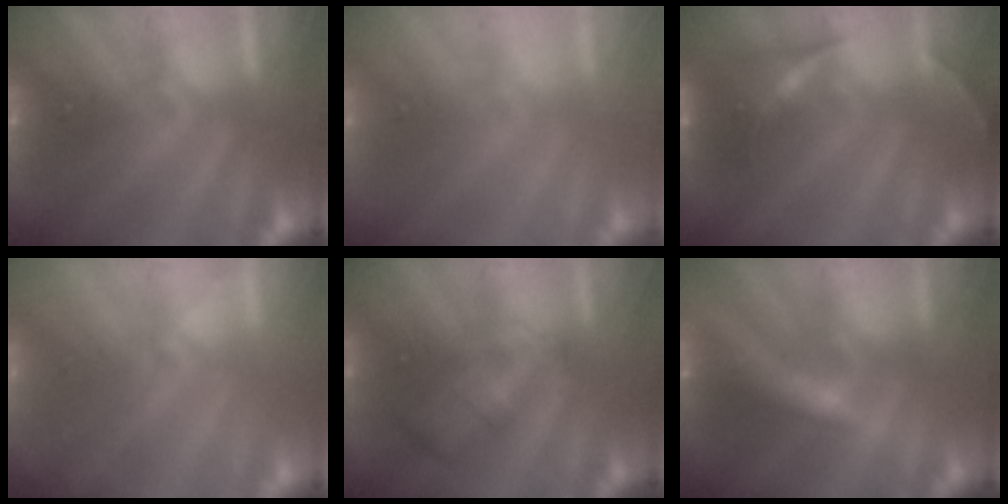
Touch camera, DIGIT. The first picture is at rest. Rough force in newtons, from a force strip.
{"total": 2.4}
{"total": 8.3}
{"total": 7.1}
{"total": 2.4}
{"total": 7.3}